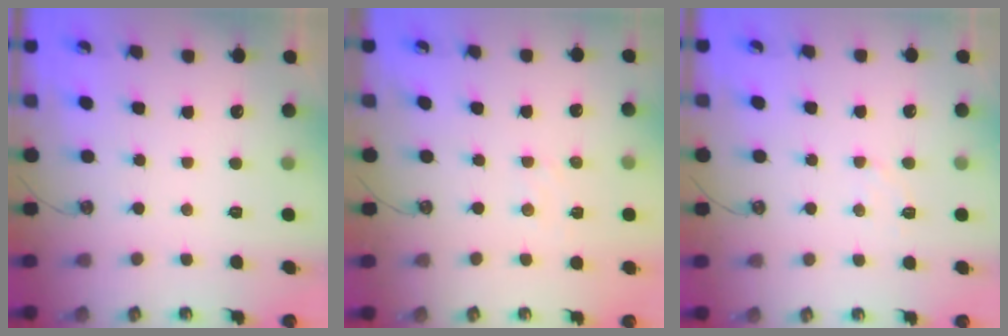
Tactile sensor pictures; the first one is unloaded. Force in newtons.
{"total": 2.9, "press": 2.9, "slide": 0.5}
{"total": 4.4, "press": 4.4, "slide": 0.6}